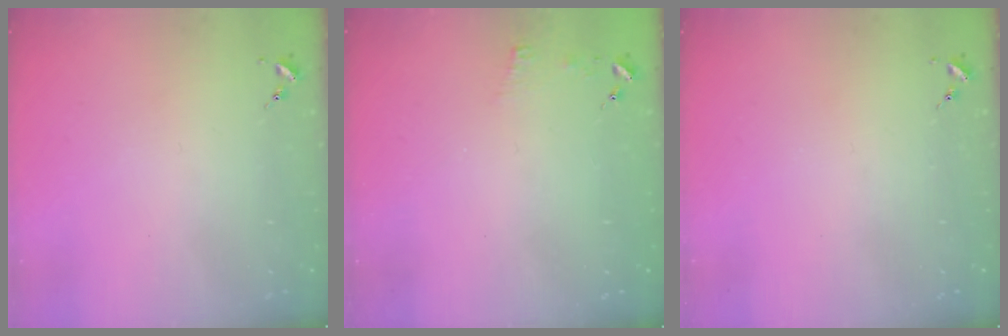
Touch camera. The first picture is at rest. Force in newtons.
{"total": 3.7, "press": 3.7, "slide": 0.3}
{"total": 0.0}